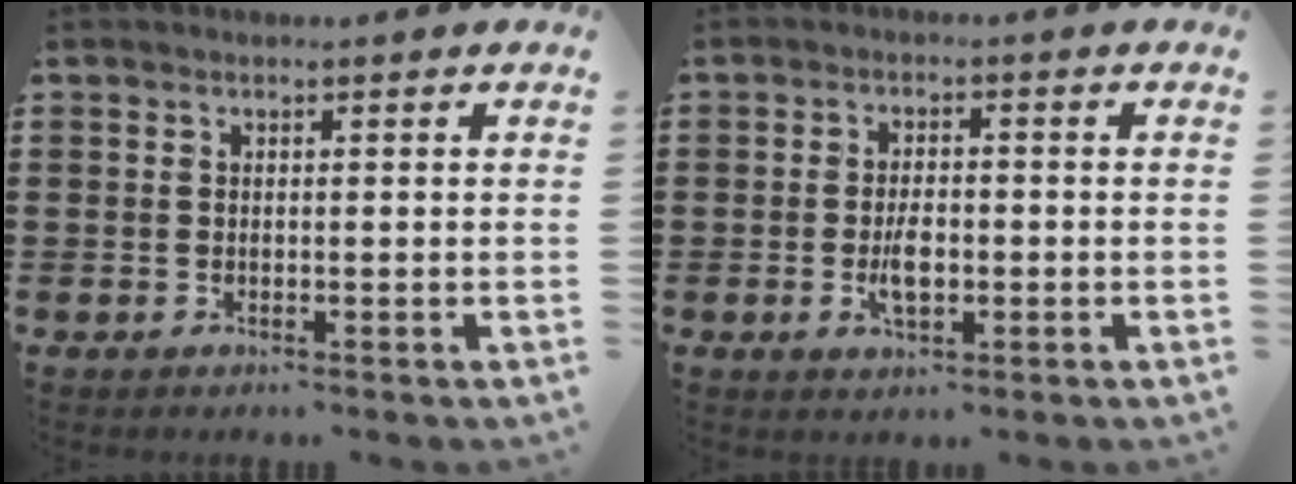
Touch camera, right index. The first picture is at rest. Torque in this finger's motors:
{"motor_torque": [1.86, 0.28, 0.61, 0.15]}